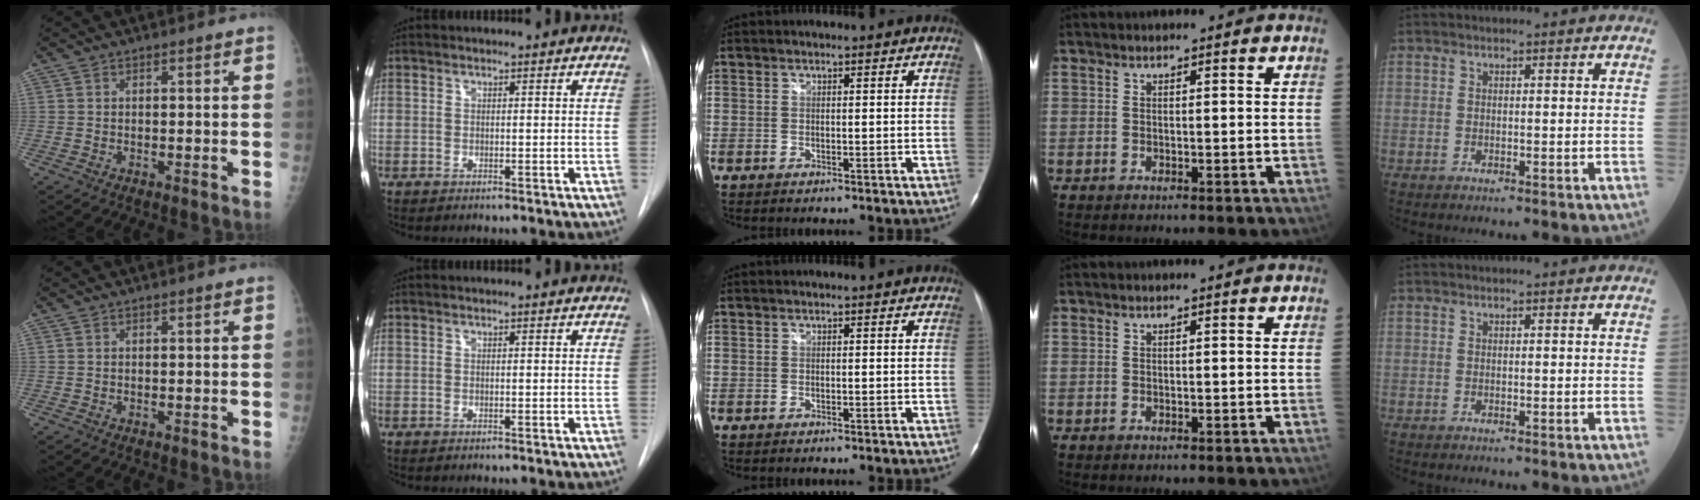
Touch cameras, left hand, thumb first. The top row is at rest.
{}